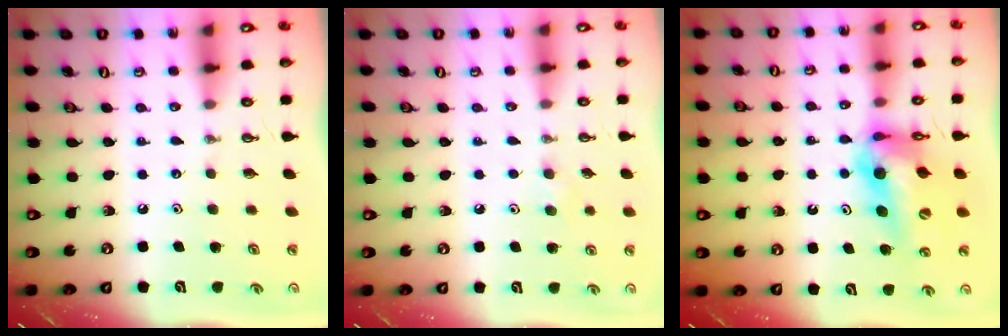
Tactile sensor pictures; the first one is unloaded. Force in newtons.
{"total": 4.7, "press": 4.0, "slide": 2.4}
{"total": 14.2, "press": 14.0, "slide": 2.2}